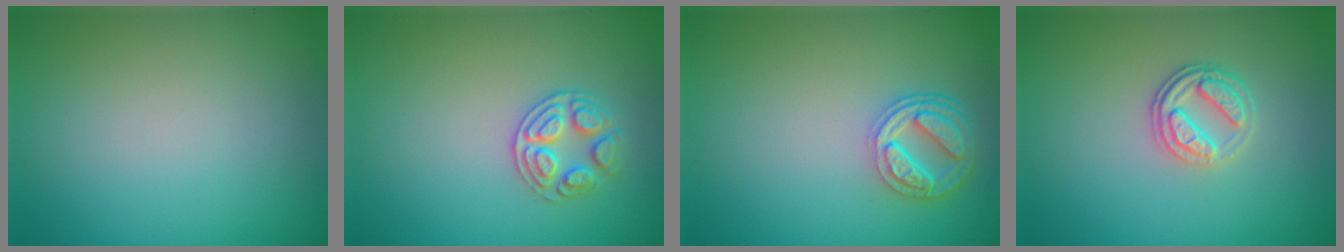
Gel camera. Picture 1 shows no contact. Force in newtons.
{"total": 2.6, "press": 2.6, "slide": 0.4}
{"total": 4.3, "press": 3.4, "slide": 2.6}
{"total": 2.8, "press": 2.4, "slide": 1.3}